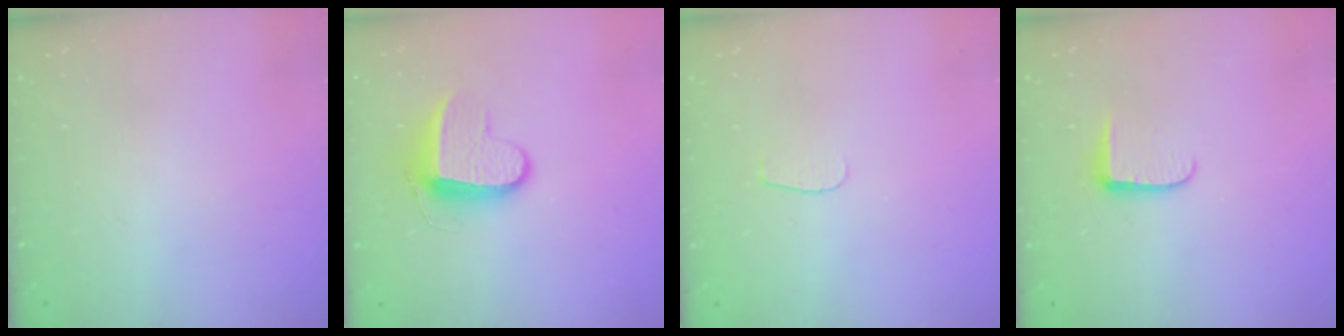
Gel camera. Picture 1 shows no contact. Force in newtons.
{"total": 9.5, "press": 9.5, "slide": 0.1}
{"total": 3.6, "press": 3.5, "slide": 0.4}
{"total": 5.6, "press": 5.6, "slide": 0.7}